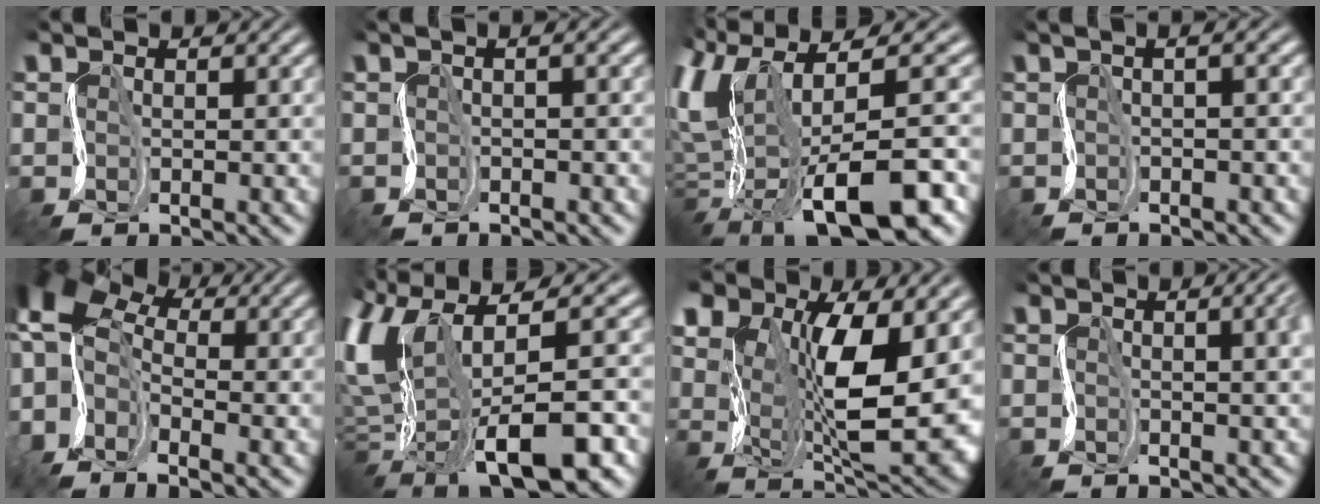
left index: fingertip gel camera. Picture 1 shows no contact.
{"total": 1.6, "force": [0.1, 0.5, 1.6], "torque": [-0.019, 0.009, -0.005]}
{"total": 13.3, "force": [-3.3, 6.9, 10.9], "torque": [-0.214, -0.010, -0.040]}
{"total": 2.6, "force": [0.5, 0.9, 2.4], "torque": [-0.027, 0.011, 0.000]}
{"total": 10.3, "force": [-0.6, 6.7, 7.8], "torque": [-0.142, 0.028, -0.021]}
{"total": 12.5, "force": [-2.0, 6.9, 10.2], "torque": [-0.214, -0.013, -0.015]}
{"total": 12.6, "force": [1.6, 6.4, 10.7], "torque": [-0.189, -0.021, 0.033]}
{"total": 4.2, "force": [0.7, 1.7, 3.7], "torque": [-0.011, 0.015, 0.004]}